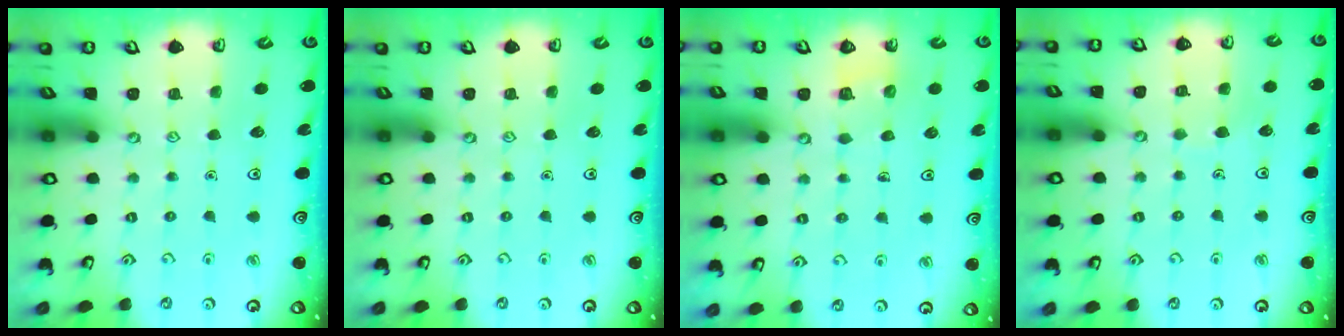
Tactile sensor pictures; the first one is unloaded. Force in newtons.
{"total": 0.0}
{"total": 3.2, "press": 3.2, "slide": 0.2}
{"total": 3.7, "press": 3.7, "slide": 0.3}